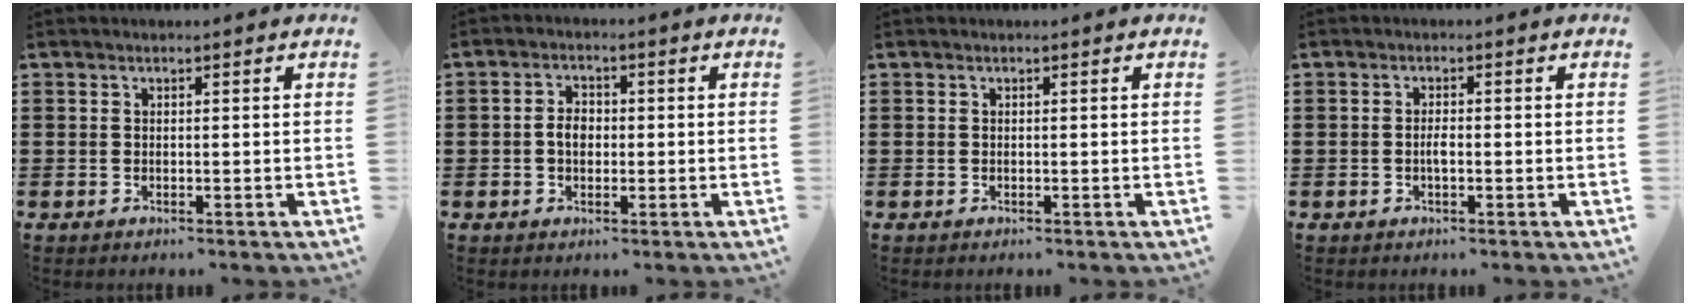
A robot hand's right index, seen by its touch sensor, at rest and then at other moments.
{"total": 2.9, "force": [-0.3, 2.0, 2.2], "torque": [-0.042, 0.006, -0.007]}
{"total": 0.0}
{"total": 1.8, "force": [-0.4, 0.5, 1.6], "torque": [-0.031, 0.001, -0.009]}